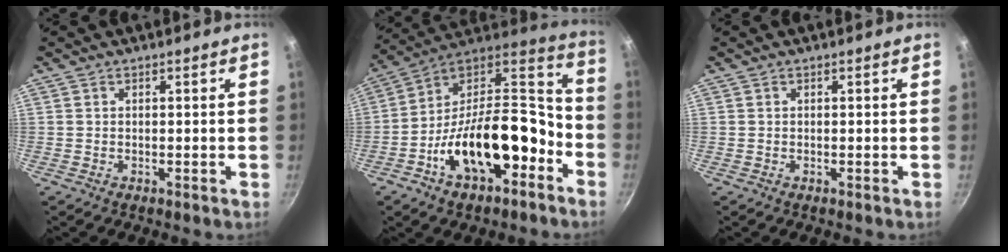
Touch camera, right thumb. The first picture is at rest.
{"total": 23.9, "force": [-8.9, 12.3, 18.4], "torque": [-0.264, 0.078, -0.153]}
{"total": 0.0}